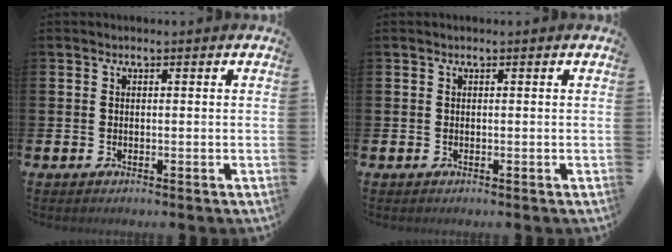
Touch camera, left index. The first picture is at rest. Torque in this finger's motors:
{"motor_torque": [0.00, 0.00, 0.00, -0.01]}